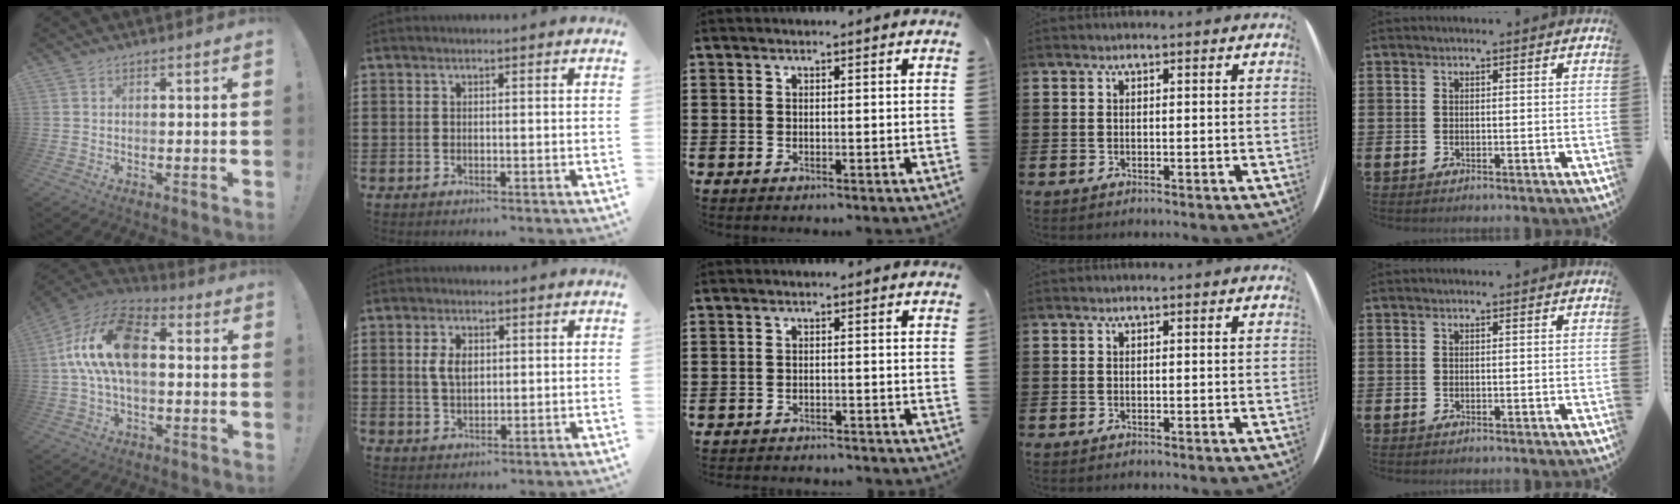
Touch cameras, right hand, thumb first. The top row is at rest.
{"thumb": {"total": 18.3, "force": [2.3, 10.1, 15.1], "torque": [-0.277, 0.010, 0.044]}, "index": {"total": 3.9, "force": [0.7, 2.3, 3.1], "torque": [-0.074, 0.008, 0.009]}, "middle": {"total": 1.6, "force": [-1.5, 0.0, 0.0], "torque": [-0.006, 0.002, -0.033]}}